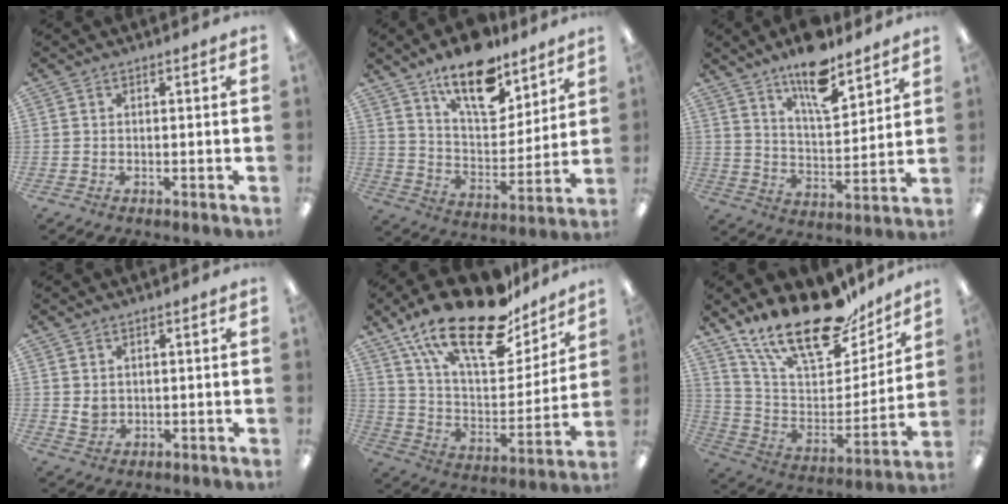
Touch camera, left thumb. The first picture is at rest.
{"total": 17.0, "force": [12.4, 7.1, 9.2], "torque": [-0.148, -0.072, 0.215]}
{"total": 14.0, "force": [10.6, 4.6, 7.8], "torque": [-0.124, -0.062, 0.181]}
{"total": 2.5, "force": [1.2, 2.0, 0.9], "torque": [-0.014, -0.001, 0.020]}
{"total": 25.3, "force": [18.0, 10.0, 14.7], "torque": [-0.244, -0.110, 0.308]}
{"total": 23.0, "force": [18.2, 8.2, 11.5], "torque": [-0.195, -0.124, 0.316]}